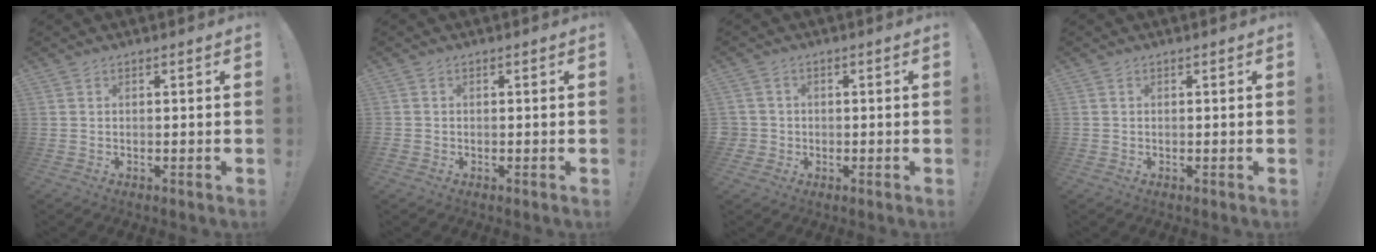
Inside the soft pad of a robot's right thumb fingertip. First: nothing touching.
{"total": 1.1, "force": [-0.6, 0.9, 0.2], "torque": [-0.002, 0.002, -0.010]}
{"total": 3.1, "force": [-0.4, 3.0, 0.8], "torque": [-0.009, 0.006, -0.006]}
{"total": 0.6, "force": [-0.4, 0.5, 0.0], "torque": [0.002, 0.000, -0.006]}